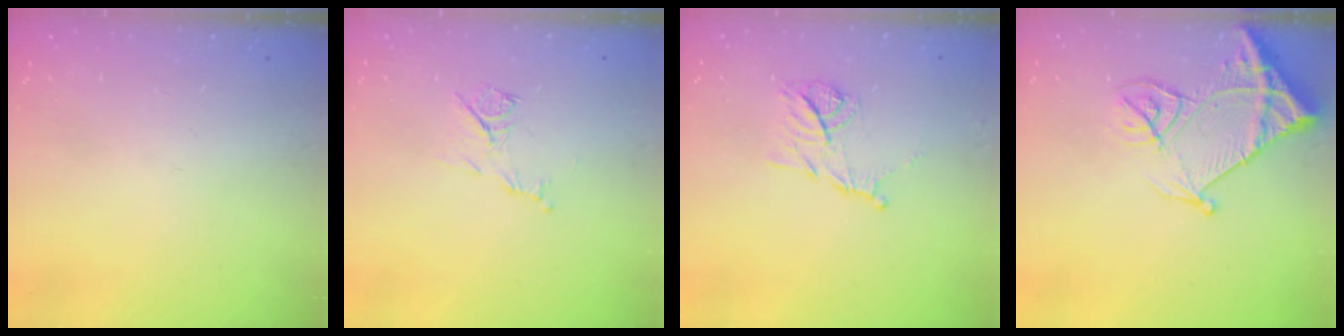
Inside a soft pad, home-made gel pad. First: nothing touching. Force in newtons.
{"total": 7.2, "press": 7.1, "slide": 0.8}
{"total": 10.0, "press": 10.0, "slide": 1.0}
{"total": 13.7, "press": 13.6, "slide": 1.6}